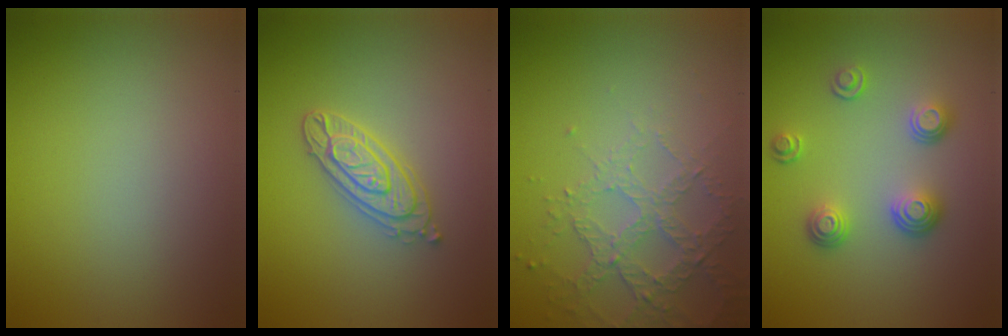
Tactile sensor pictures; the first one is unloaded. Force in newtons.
{"total": 3.0, "press": 2.9, "slide": 0.6}
{"total": 4.2, "press": 3.2, "slide": 2.8}
{"total": 3.4, "press": 2.7, "slide": 2.0}